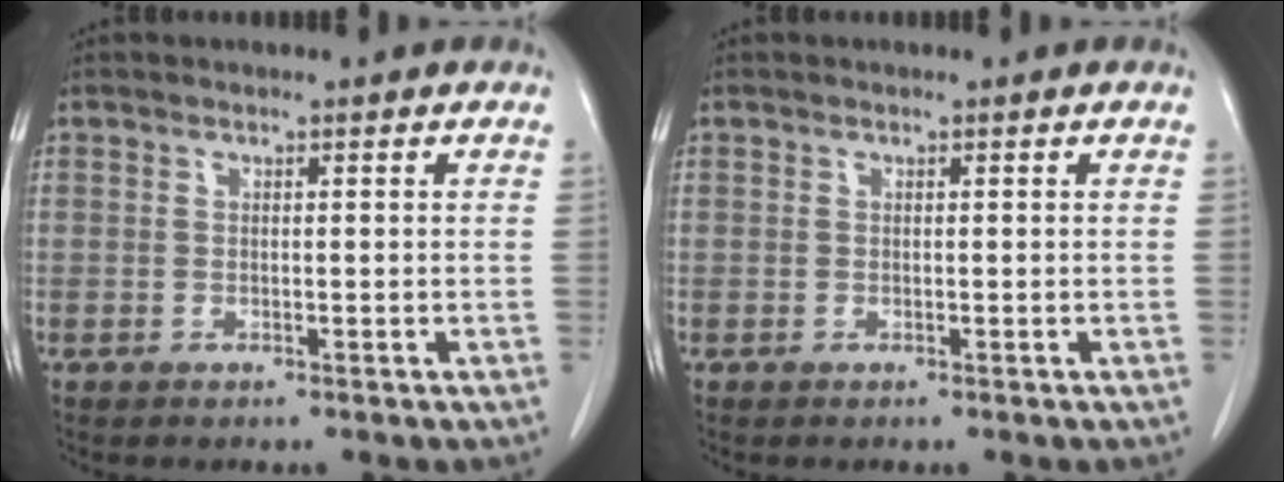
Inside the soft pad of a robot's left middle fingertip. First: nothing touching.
{"total": 0.0}